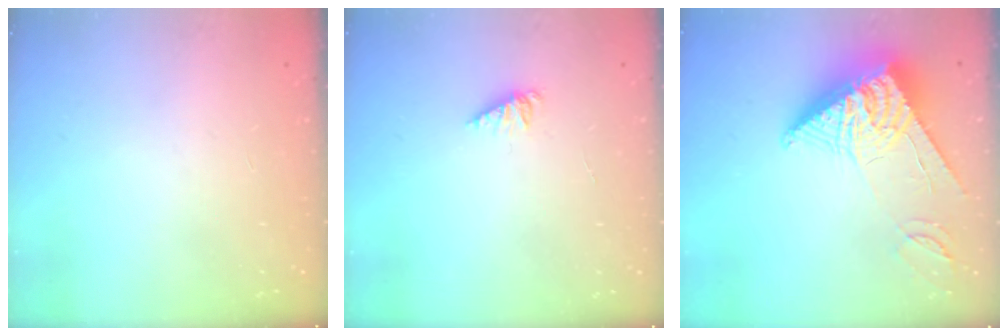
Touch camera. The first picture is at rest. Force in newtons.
{"total": 1.7, "press": 1.7, "slide": 0.2}
{"total": 17.0, "press": 16.9, "slide": 1.4}